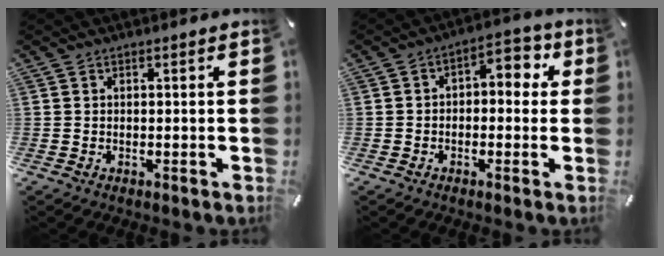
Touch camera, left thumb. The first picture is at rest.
{"total": 5.4, "force": [0.2, 3.7, 3.9], "torque": [-0.054, 0.001, -0.006]}